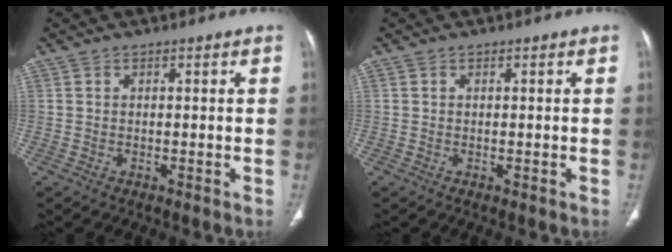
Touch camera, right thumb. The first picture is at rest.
{"total": 0.0}